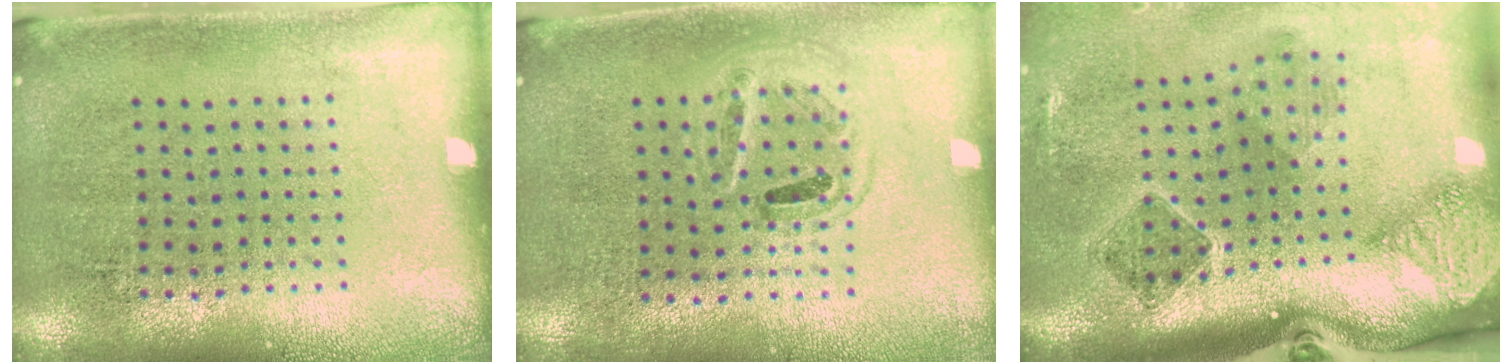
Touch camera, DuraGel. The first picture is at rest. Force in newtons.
{"total": 0.9, "press": 0.9, "slide": 0.3}
{"total": 2.9, "press": 1.9, "slide": 2.2}